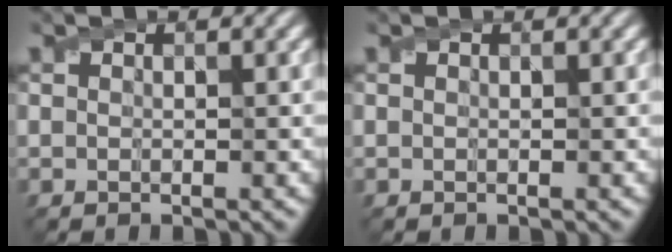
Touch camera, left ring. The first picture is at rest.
{"total": 0.0}